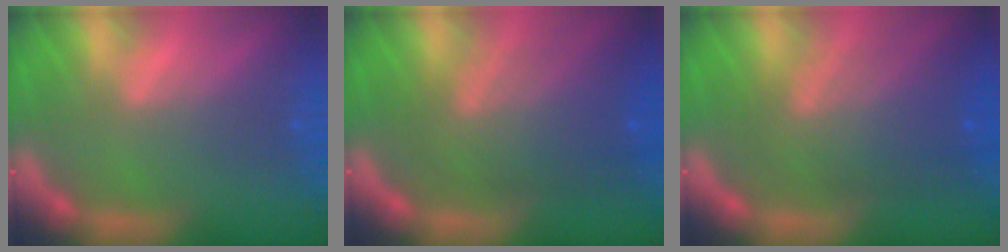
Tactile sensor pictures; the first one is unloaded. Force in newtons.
{"total": 7.0}
{"total": 7.0}